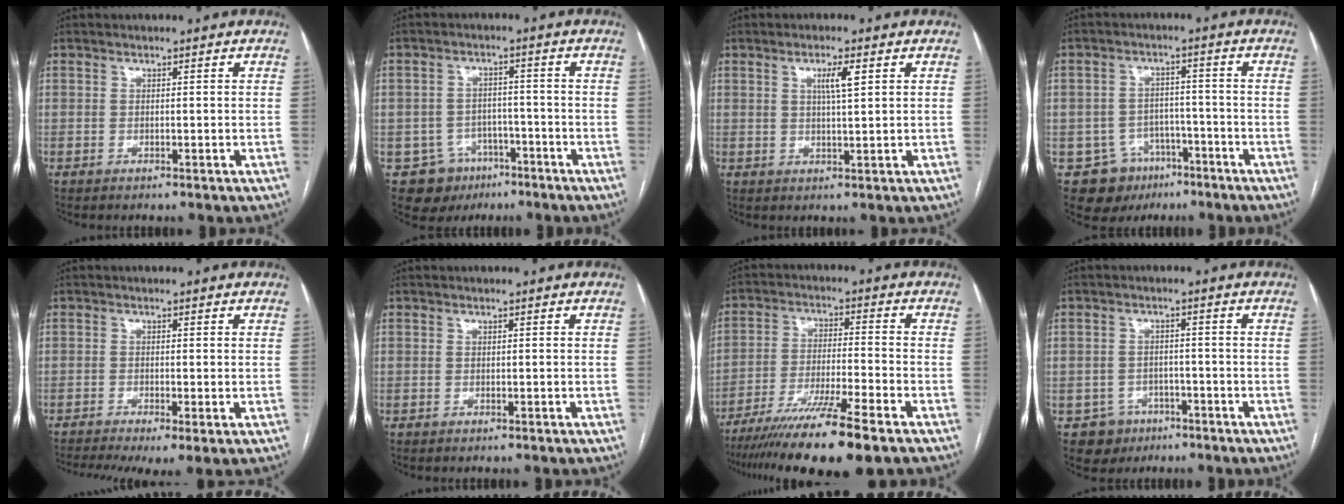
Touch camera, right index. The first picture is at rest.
{"total": 7.5, "force": [-4.1, 6.2, 0.8], "torque": [-0.012, 0.010, -0.052]}
{"total": 3.6, "force": [1.4, 0.2, 3.3], "torque": [-0.057, -0.001, 0.022]}
{"total": 8.8, "force": [-4.9, 7.2, 1.5], "torque": [-0.024, 0.015, -0.065]}
{"total": 8.6, "force": [-5.3, 2.2, 6.4], "torque": [-0.115, -0.011, -0.087]}
{"total": 0.0}
{"total": 15.1, "force": [-11.2, -0.6, 10.2], "torque": [-0.179, -0.044, -0.186]}
{"total": 4.7, "force": [-2.4, 4.0, 0.0], "torque": [0.003, 0.013, -0.032]}